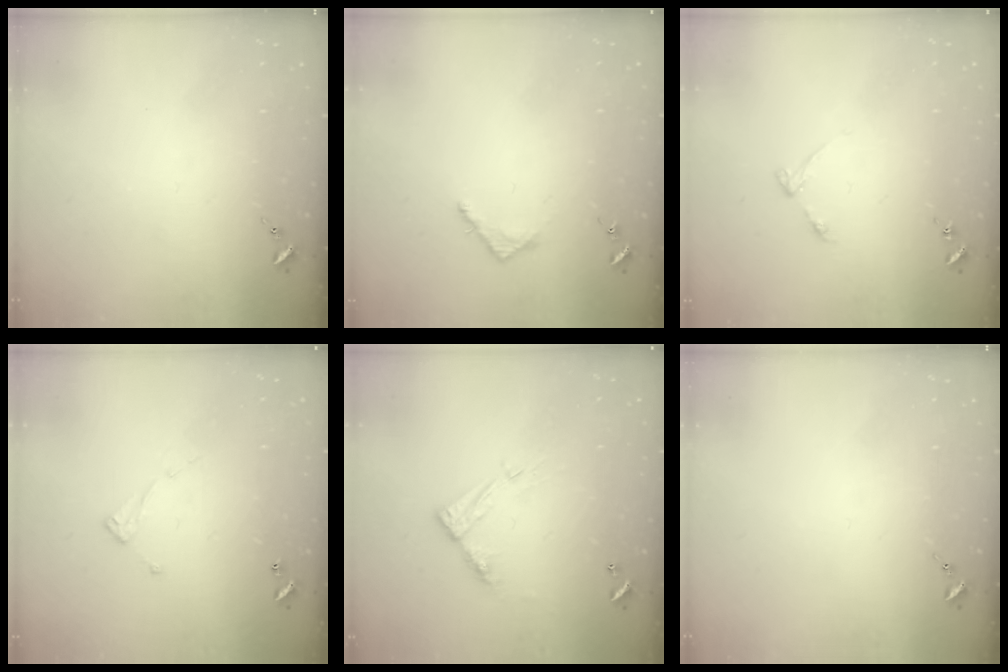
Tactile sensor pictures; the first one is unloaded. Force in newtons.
{"total": 3.5, "press": 3.5, "slide": 0.3}
{"total": 4.2, "press": 4.1, "slide": 0.4}
{"total": 6.5, "press": 6.5, "slide": 0.2}
{"total": 9.4, "press": 9.4, "slide": 0.5}
{"total": 0.0}